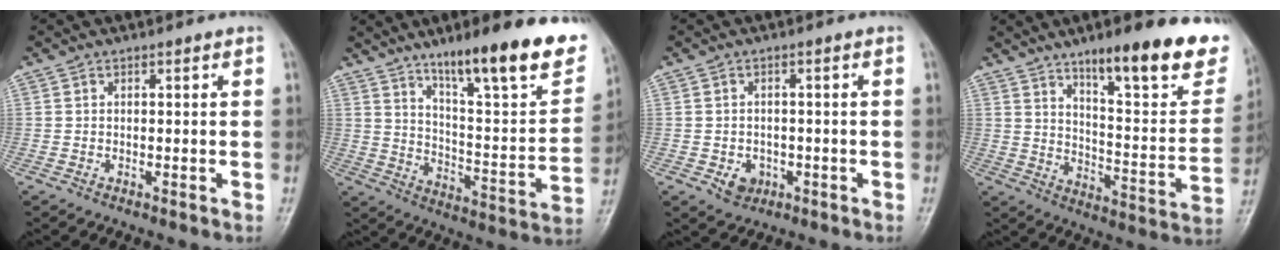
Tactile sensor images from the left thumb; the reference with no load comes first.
{"total": 23.7, "force": [15.5, 5.1, 17.1], "torque": [-0.213, -0.071, 0.241]}
{"total": 3.6, "force": [-1.3, 2.9, 1.6], "torque": [-0.010, 0.008, -0.012]}
{"total": 23.2, "force": [14.9, 5.8, 16.7], "torque": [-0.190, -0.074, 0.223]}